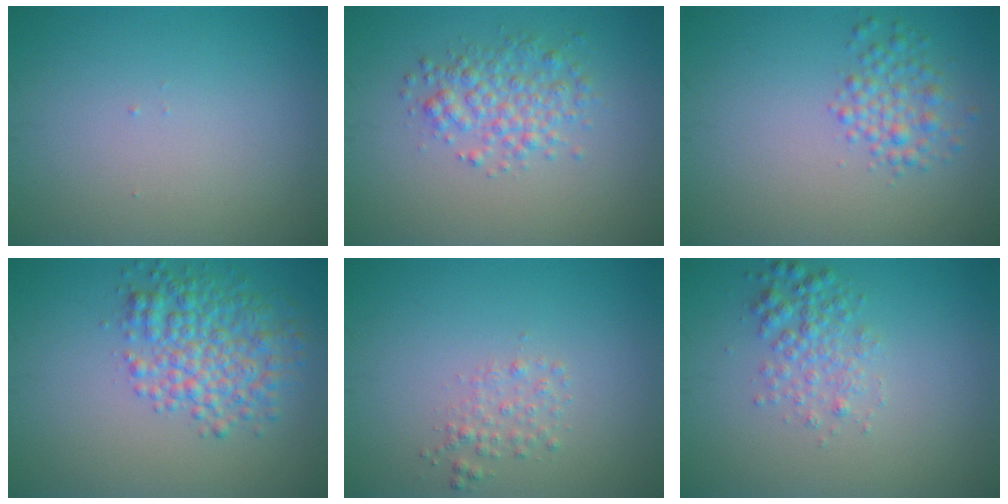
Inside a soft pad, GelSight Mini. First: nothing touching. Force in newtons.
{"total": 3.2, "press": 3.2, "slide": 0.1}
{"total": 2.5, "press": 2.5, "slide": 0.0}
{"total": 5.2, "press": 5.2, "slide": 0.0}
{"total": 1.5, "press": 1.5, "slide": 0.1}
{"total": 2.5, "press": 2.5, "slide": 0.0}